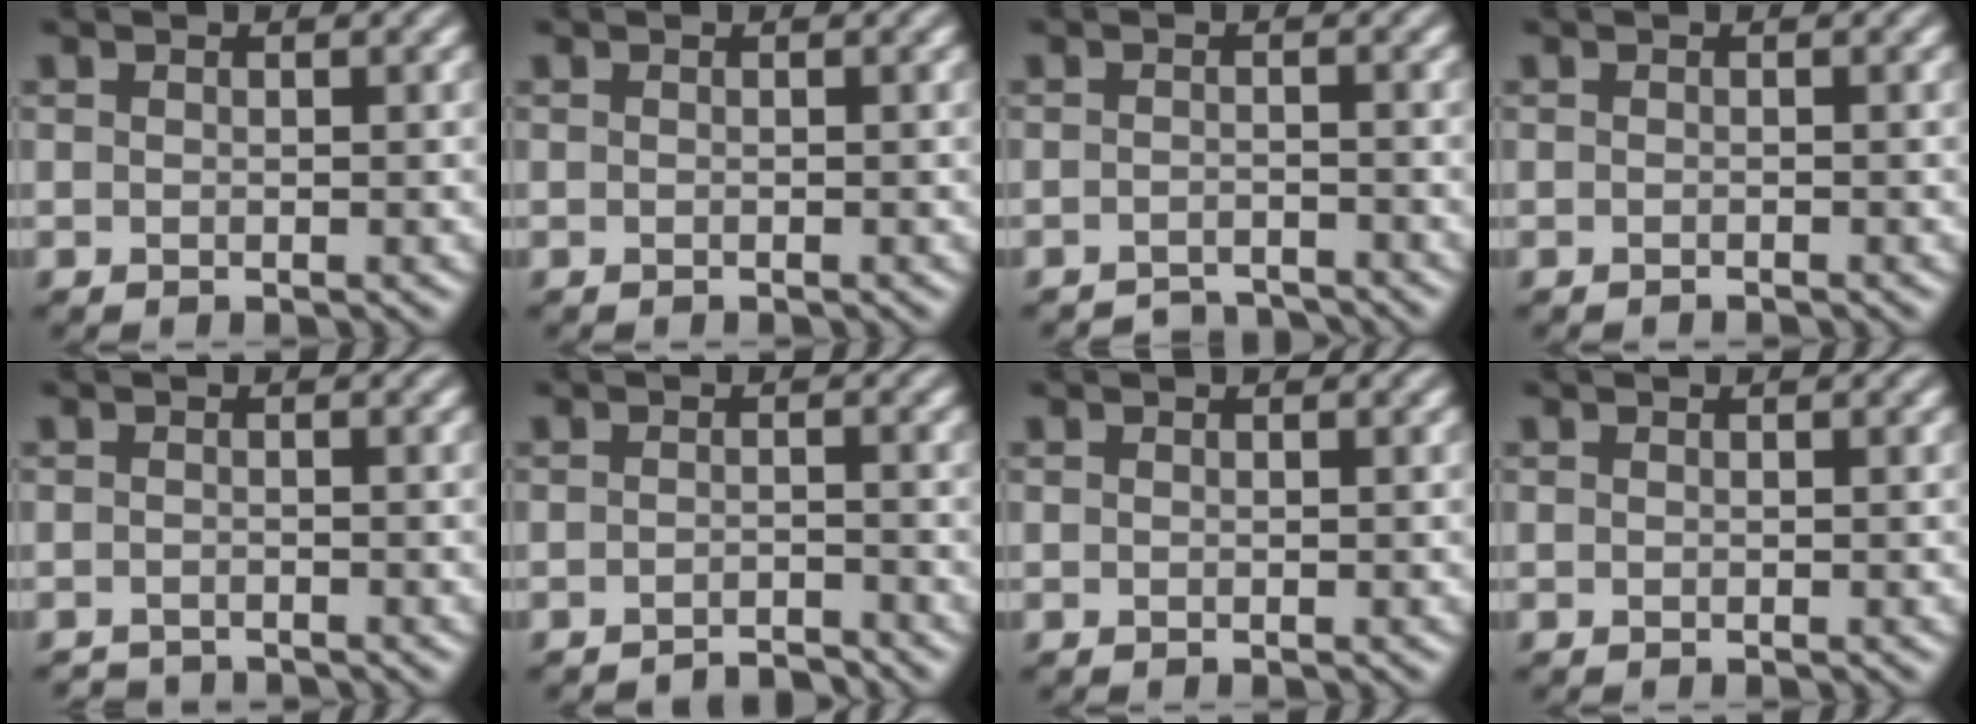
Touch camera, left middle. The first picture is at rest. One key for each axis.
{"total": 0.0}
{"total": 2.4, "fx": -2.4, "fy": 0.2, "fz": 0.2, "tx": 0.004, "ty": 0.004, "tz": -0.040}
{"total": 0.5, "fx": -0.5, "fy": 0.0, "fz": 0.1, "tx": 0.000, "ty": 0.002, "tz": -0.009}
{"total": 1.6, "fx": -1.6, "fy": 0.1, "fz": 0.0, "tx": 0.007, "ty": -0.003, "tz": -0.026}
{"total": 2.1, "fx": -2.1, "fy": 0.1, "fz": 0.4, "tx": 0.002, "ty": 0.004, "tz": -0.035}
{"total": 0.0}
{"total": 0.0}